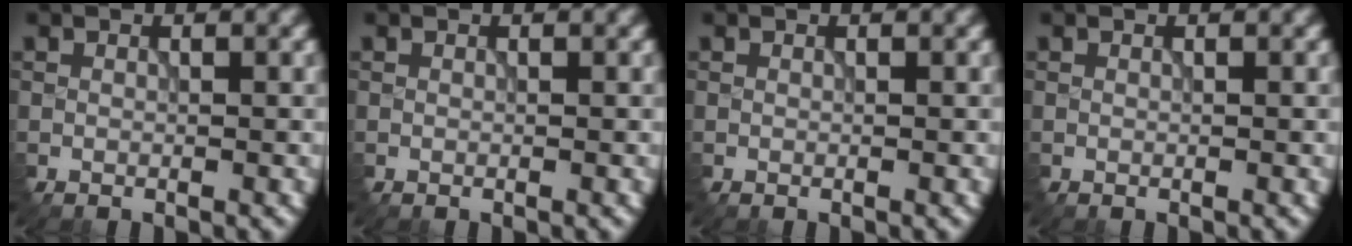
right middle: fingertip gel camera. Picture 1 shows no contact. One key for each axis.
{"total": 0.0}
{"total": 0.0}
{"total": 0.0}